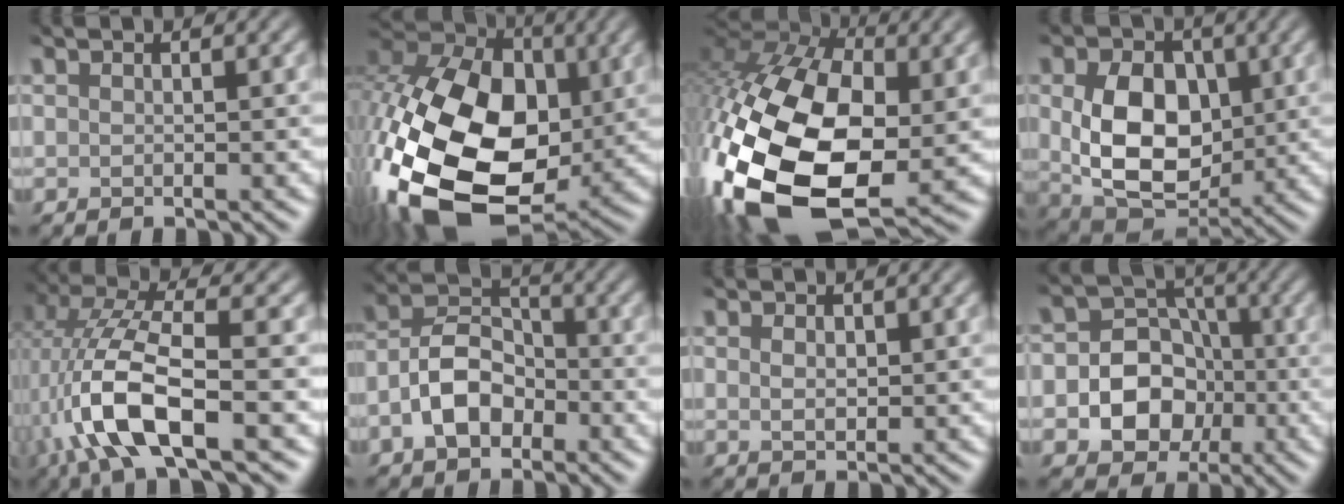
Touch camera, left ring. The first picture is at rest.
{"total": 21.1, "force": [-4.9, 14.6, 14.5], "torque": [-0.314, -0.030, -0.075]}
{"total": 20.7, "force": [-5.9, 12.7, 15.3], "torque": [-0.359, -0.033, -0.105]}
{"total": 8.6, "force": [-0.6, 6.1, 6.0], "torque": [-0.121, -0.023, 0.002]}
{"total": 8.2, "force": [-3.0, 2.3, 7.2], "torque": [-0.153, 0.006, -0.059]}
{"total": 4.8, "force": [-3.0, 3.0, 2.4], "torque": [-0.044, 0.001, -0.057]}
{"total": 0.9, "force": [0.2, 0.7, 0.6], "torque": [-0.016, -0.006, 0.012]}
{"total": 6.5, "force": [-2.7, 5.4, 2.4], "torque": [-0.008, -0.001, -0.065]}